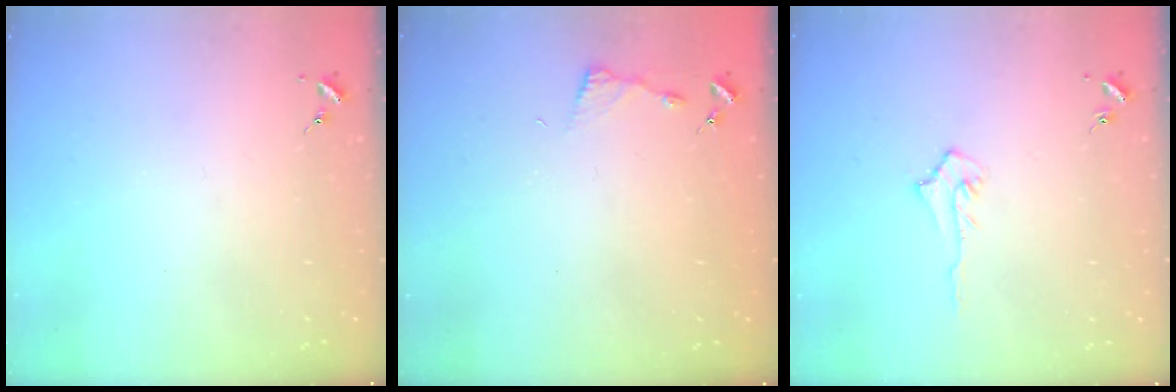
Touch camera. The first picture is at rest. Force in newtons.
{"total": 3.3, "press": 3.3, "slide": 0.4}
{"total": 4.5, "press": 4.5, "slide": 0.7}